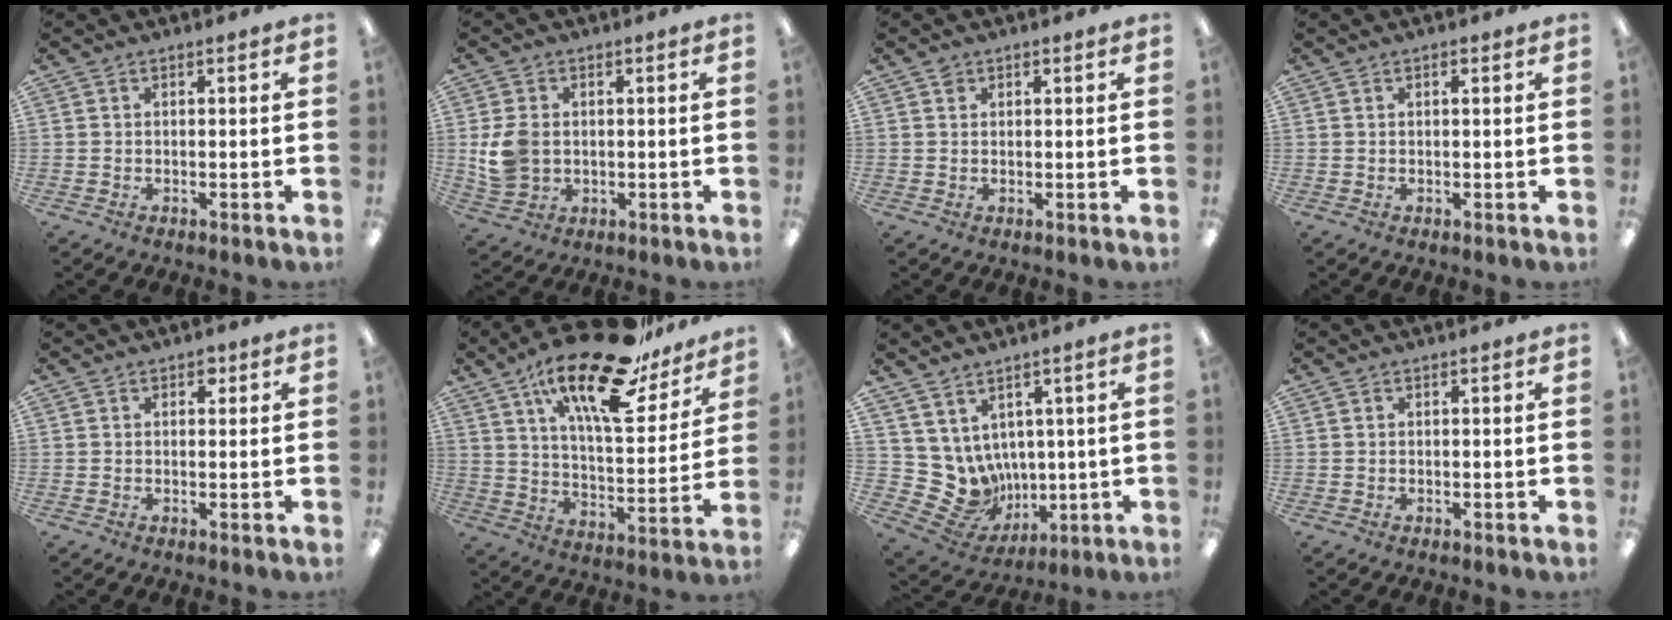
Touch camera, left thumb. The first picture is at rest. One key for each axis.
{"total": 7.6, "fx": 0.4, "fy": 6.0, "fz": 4.7, "tx": -0.105, "ty": 0.006, "tz": 0.009}
{"total": 1.0, "fx": 0.6, "fy": 0.7, "fz": 0.2, "tx": -0.005, "ty": 0.002, "tz": 0.012}
{"total": 0.7, "fx": 0.4, "fy": 0.2, "fz": 0.5, "tx": -0.010, "ty": 0.002, "tz": 0.008}
{"total": 1.7, "fx": 0.9, "fy": 1.2, "fz": 0.8, "tx": -0.001, "ty": -0.002, "tz": 0.012}
{"total": 25.3, "fx": 16.9, "fy": 9.0, "fz": 16.5, "tx": -0.265, "ty": -0.097, "tz": 0.280}
{"total": 7.9, "fx": 2.3, "fy": 7.3, "fz": 1.9, "tx": -0.076, "ty": -0.039, "tz": 0.055}
{"total": 0.0}